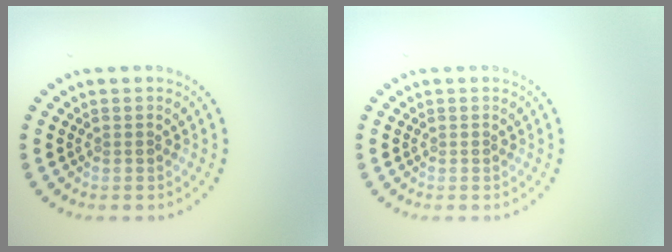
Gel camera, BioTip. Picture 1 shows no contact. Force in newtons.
{"total": 0.0}